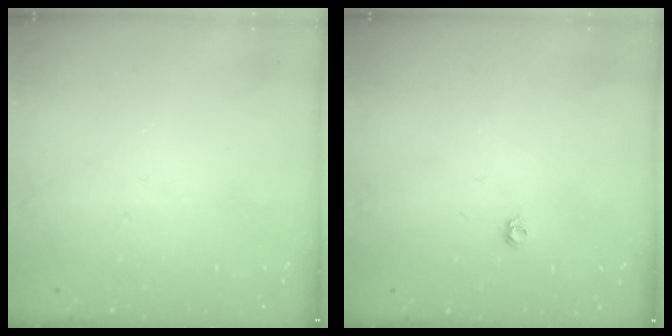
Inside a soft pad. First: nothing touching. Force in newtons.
{"total": 4.7, "press": 4.7, "slide": 0.8}